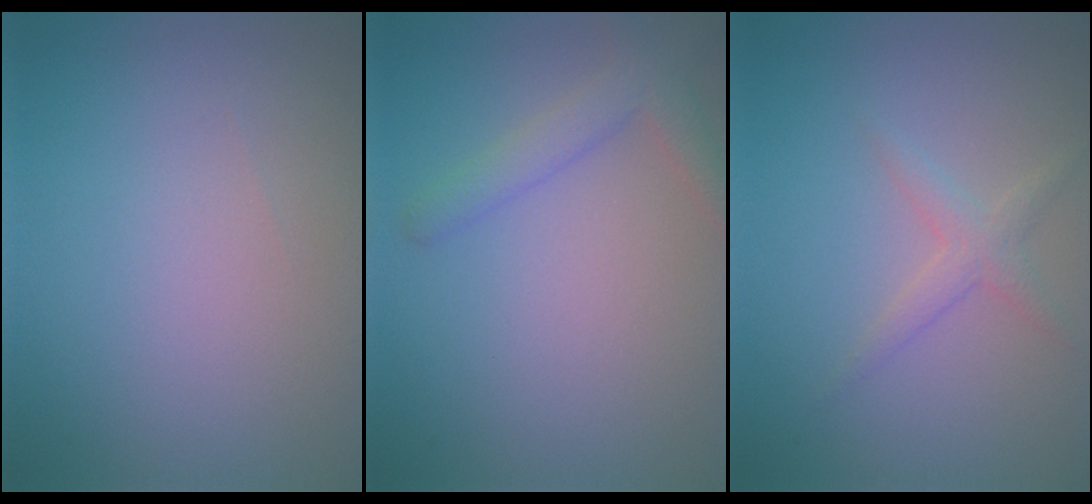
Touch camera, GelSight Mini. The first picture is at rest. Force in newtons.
{"total": 2.6, "press": 2.6, "slide": 0.2}
{"total": 1.7, "press": 1.7, "slide": 0.1}